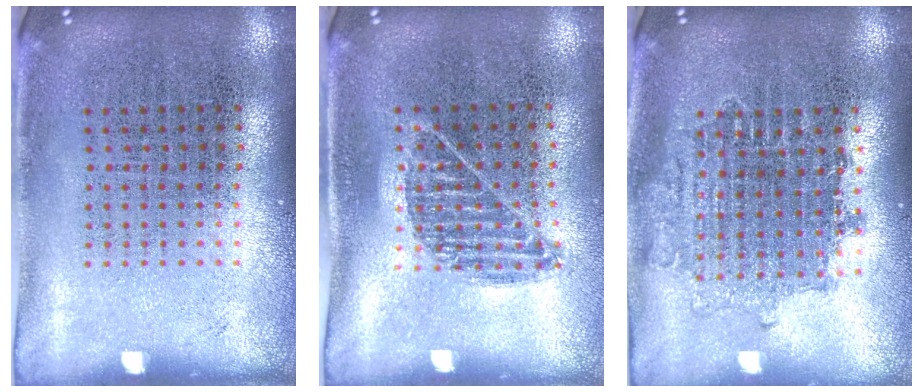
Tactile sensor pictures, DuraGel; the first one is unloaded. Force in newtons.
{"total": 0.9, "press": 0.8, "slide": 0.4}
{"total": 1.6, "press": 1.4, "slide": 0.7}